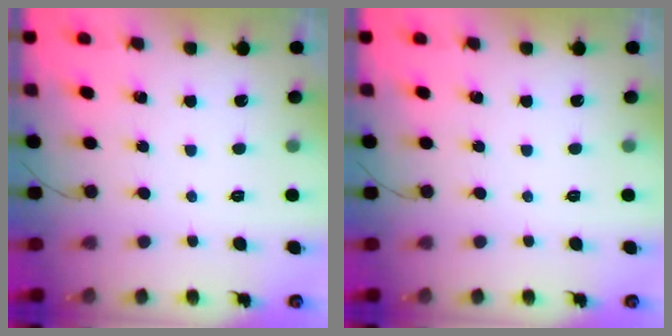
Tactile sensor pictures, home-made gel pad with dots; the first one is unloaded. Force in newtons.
{"total": 0.0}